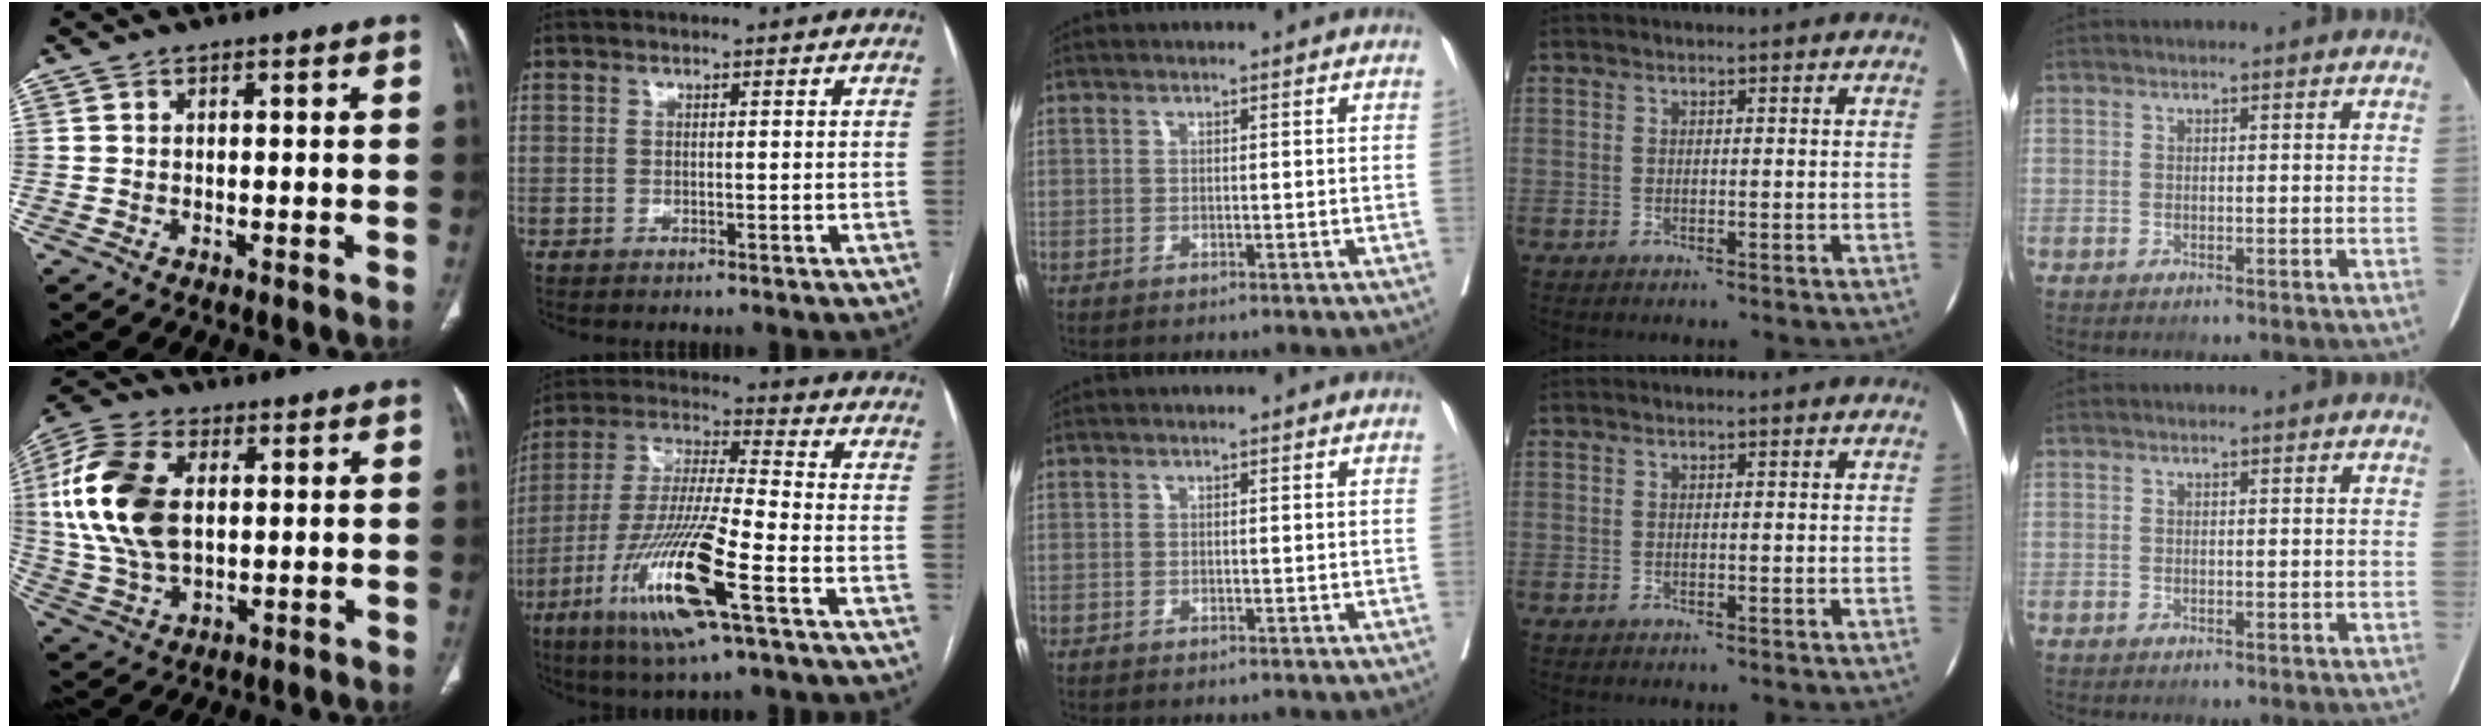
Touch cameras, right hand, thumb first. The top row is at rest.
{"thumb": {"total": 17.3, "force": [2.7, 10.7, 13.4], "torque": [-0.277, 0.002, 0.050]}, "index": {"total": 17.5, "force": [-7.6, 1.1, 15.7], "torque": [-0.329, -0.026, -0.142]}}